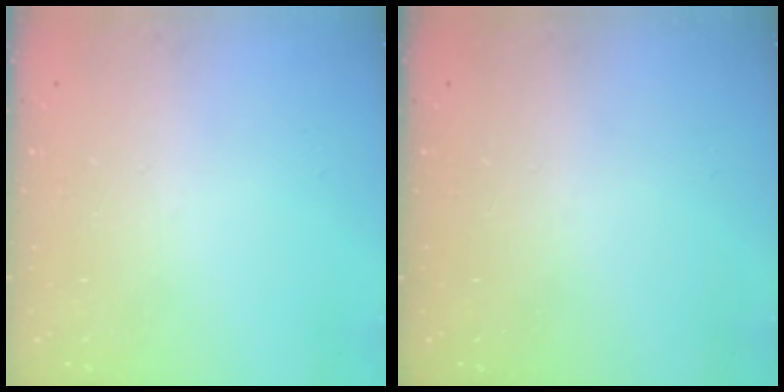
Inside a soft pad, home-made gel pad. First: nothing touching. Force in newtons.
{"total": 0.0}